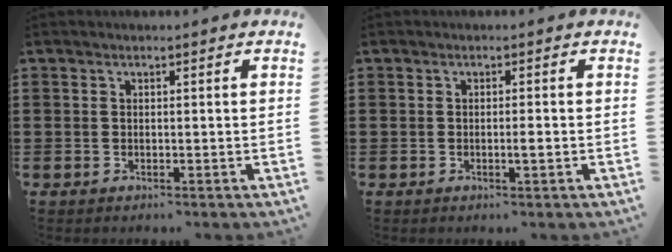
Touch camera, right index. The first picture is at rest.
{"total": 1.5, "force": [-0.4, 0.0, 1.4], "torque": [-0.023, -0.005, -0.008]}